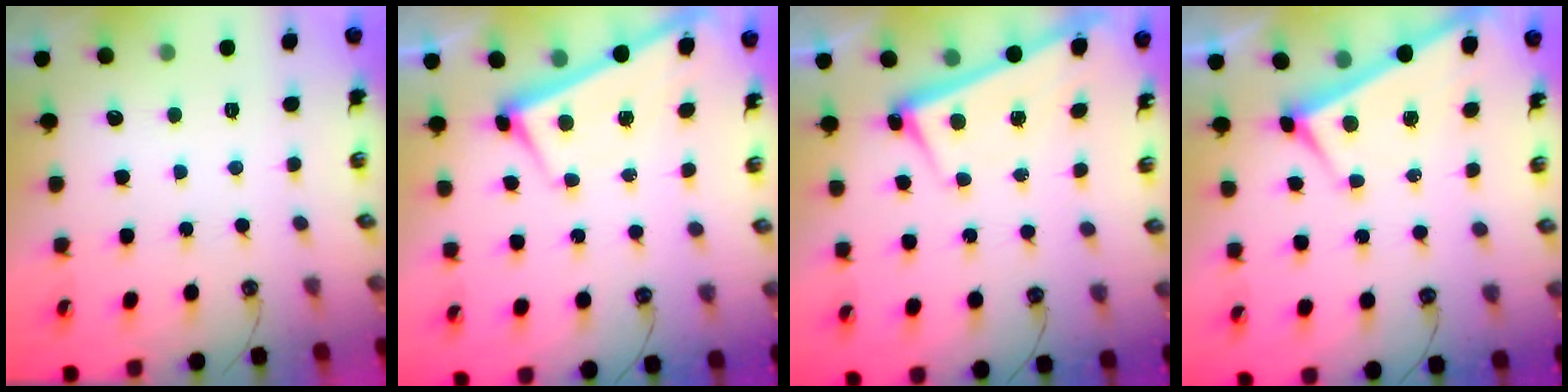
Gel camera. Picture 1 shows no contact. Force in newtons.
{"total": 2.8, "press": 2.8, "slide": 0.5}
{"total": 2.8, "press": 2.8, "slide": 0.4}
{"total": 3.6, "press": 3.6, "slide": 0.3}